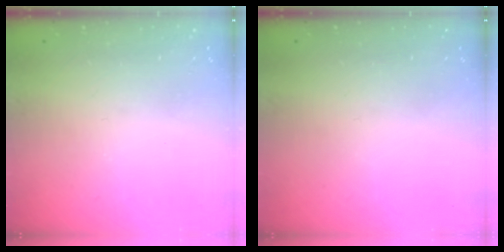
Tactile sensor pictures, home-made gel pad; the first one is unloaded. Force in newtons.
{"total": 0.0}